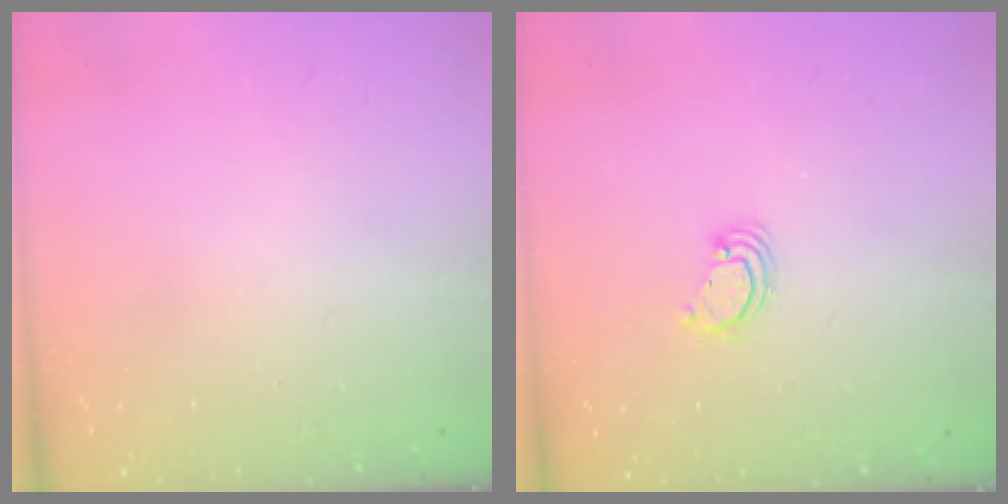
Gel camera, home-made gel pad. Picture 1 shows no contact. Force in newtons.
{"total": 2.6, "press": 2.6, "slide": 0.2}